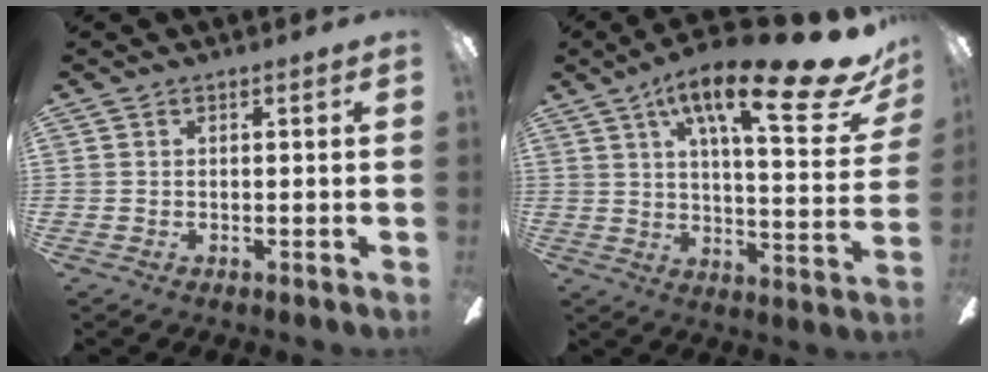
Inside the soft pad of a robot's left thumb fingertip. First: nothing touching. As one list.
[{"total": 22.6, "force": [13.3, 5.8, 17.3], "torque": [-0.259, -0.076, 0.199]}]